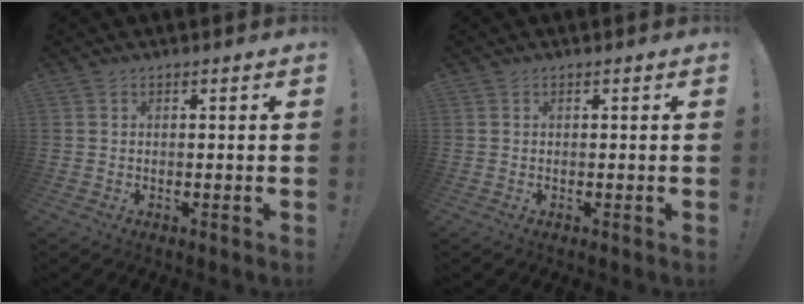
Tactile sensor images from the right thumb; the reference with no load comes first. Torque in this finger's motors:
{"motor_torque": [-0.10, -0.07, 0.00, 0.00, 0.00]}